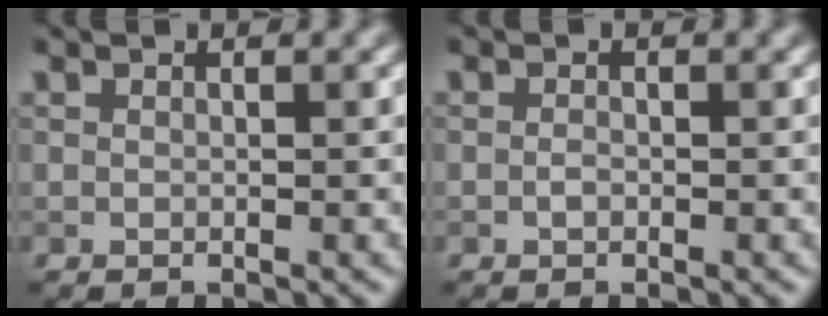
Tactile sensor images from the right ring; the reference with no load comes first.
{"total": 0.6, "force": [-0.4, 0.3, 0.4], "torque": [-0.010, -0.001, -0.008]}